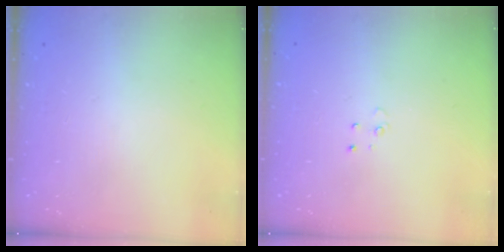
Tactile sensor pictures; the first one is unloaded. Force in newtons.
{"total": 3.0, "press": 2.9, "slide": 0.3}